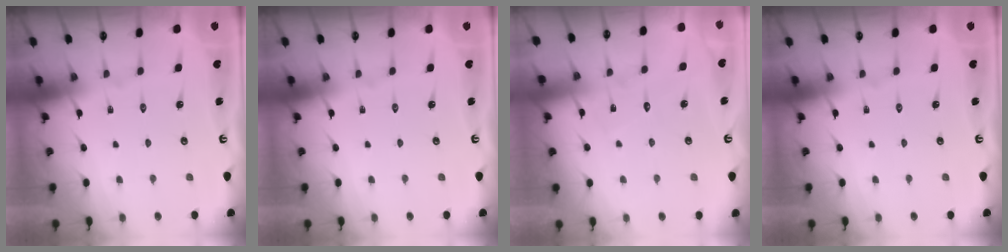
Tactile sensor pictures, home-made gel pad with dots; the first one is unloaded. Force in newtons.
{"total": 0.0}
{"total": 5.2, "press": 5.2, "slide": 0.4}
{"total": 0.0}